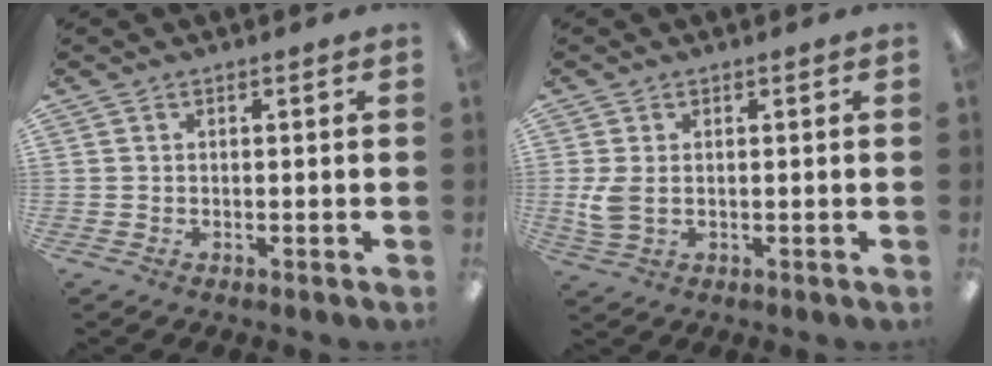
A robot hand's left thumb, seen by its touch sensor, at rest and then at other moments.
{"total": 4.4, "force": [0.4, 2.7, 3.5], "torque": [-0.071, -0.001, 0.004]}